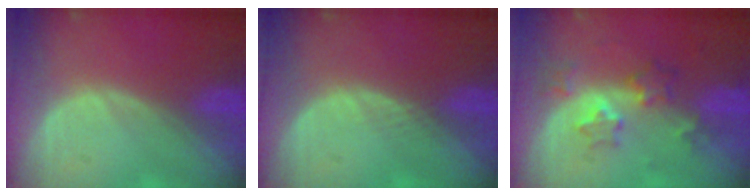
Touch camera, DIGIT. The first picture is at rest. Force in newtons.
{"total": 0.7, "press": 0.6, "slide": 0.3}
{"total": 6.2, "press": 5.4, "slide": 3.0}